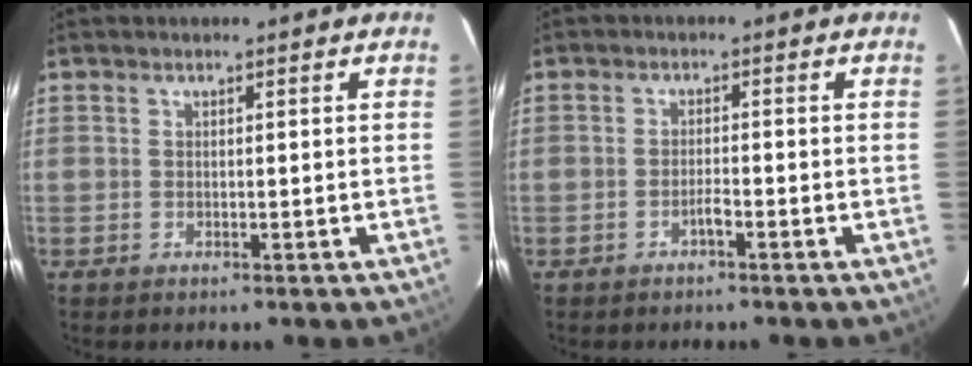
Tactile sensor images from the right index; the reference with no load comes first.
{"total": 1.5, "force": [-1.0, 0.0, 1.1], "torque": [-0.020, 0.002, -0.019]}